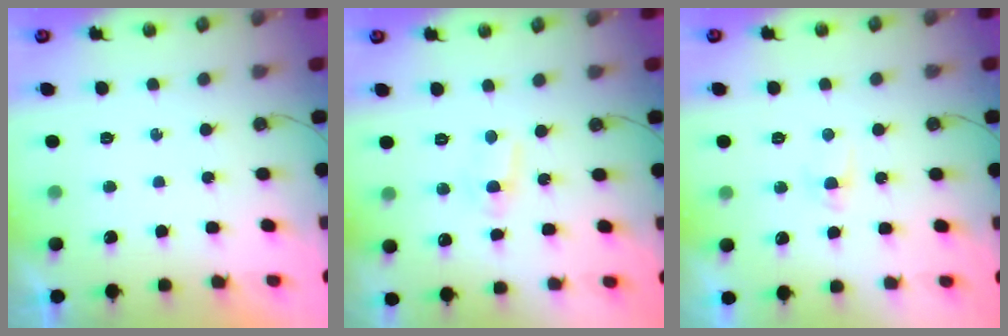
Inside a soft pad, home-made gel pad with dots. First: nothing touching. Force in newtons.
{"total": 4.0, "press": 4.0, "slide": 0.5}
{"total": 2.2, "press": 2.2, "slide": 0.4}